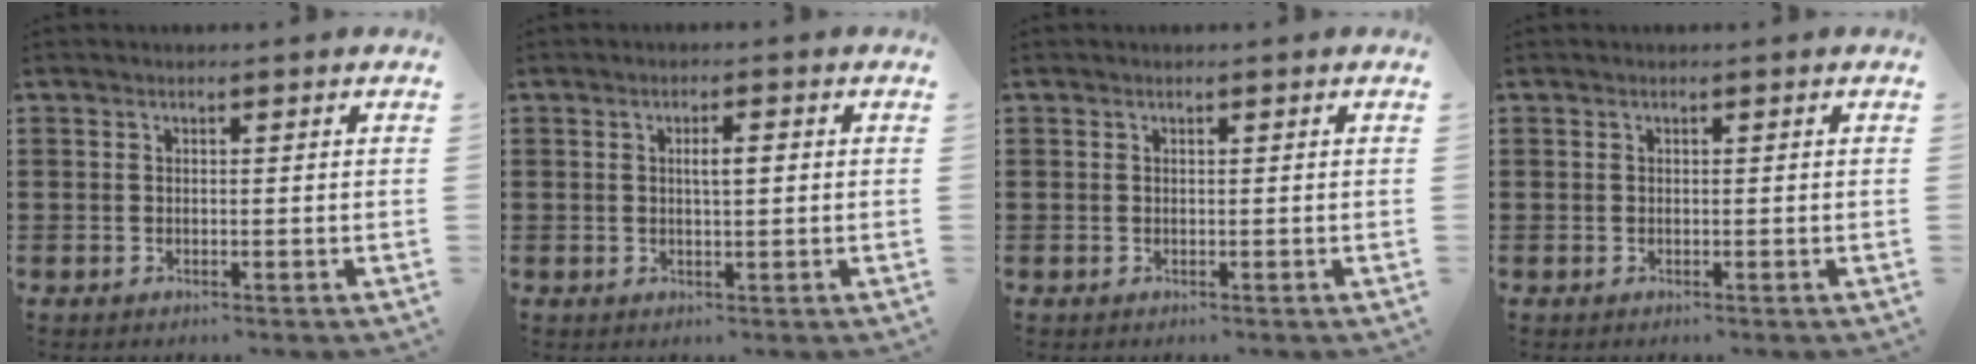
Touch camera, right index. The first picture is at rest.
{"total": 2.5, "force": [0.3, 0.6, 2.4], "torque": [-0.044, 0.002, 0.003]}
{"total": 0.0}
{"total": 0.0}